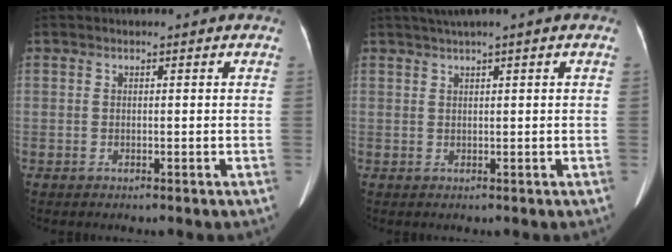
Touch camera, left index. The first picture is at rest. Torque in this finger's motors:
{"motor_torque": [0.04, -0.10, -0.04, 0.00]}